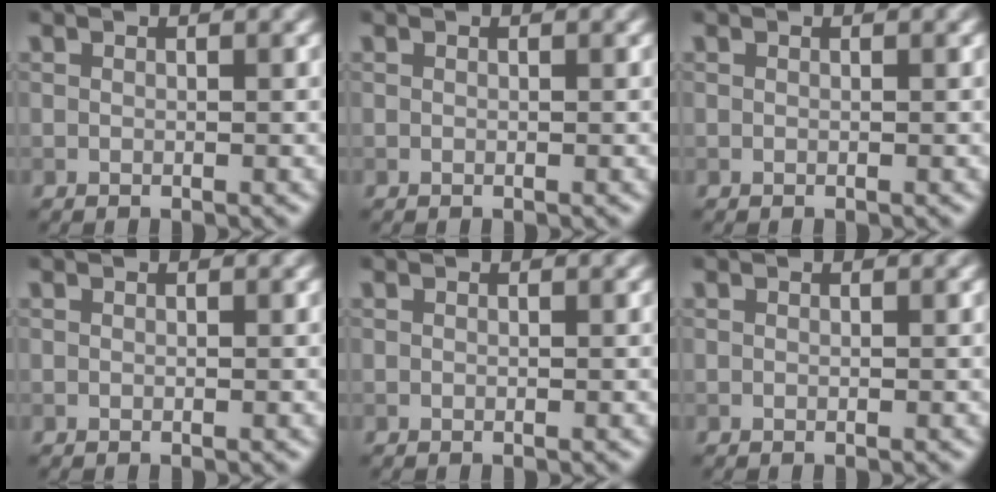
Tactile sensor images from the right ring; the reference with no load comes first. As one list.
[{"total": 0.0}, {"total": 0.0}, {"total": 0.0}, {"total": 0.0}, {"total": 0.0}]